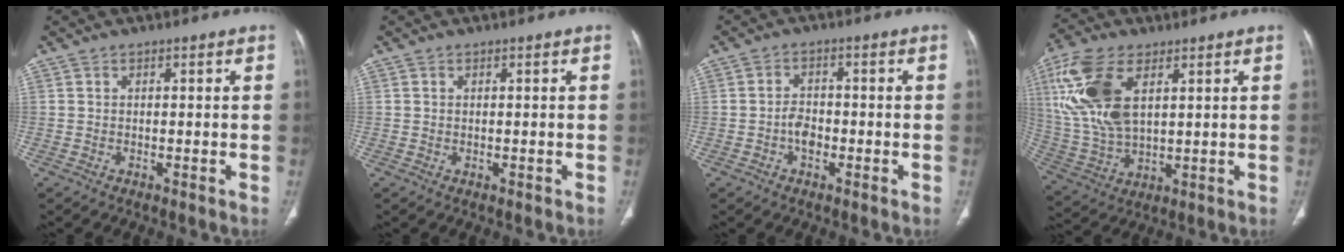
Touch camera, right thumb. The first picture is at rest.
{"total": 0.0}
{"total": 3.4, "force": [-1.1, 2.4, 2.2], "torque": [-0.024, 0.013, -0.023]}
{"total": 16.9, "force": [5.6, 8.9, 13.1], "torque": [-0.281, -0.009, 0.117]}